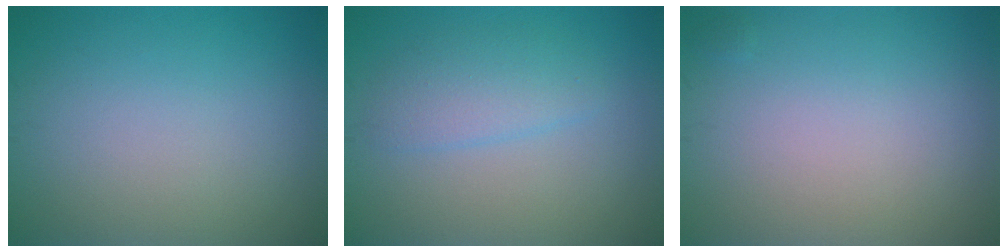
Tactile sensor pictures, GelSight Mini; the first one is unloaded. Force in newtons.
{"total": 2.6, "press": 2.6, "slide": 0.1}
{"total": 0.0}